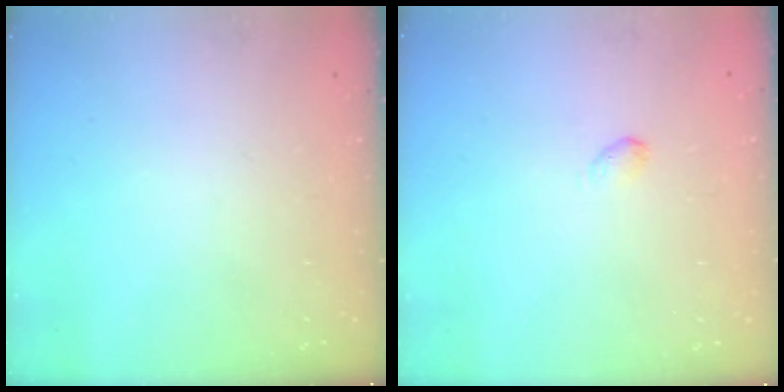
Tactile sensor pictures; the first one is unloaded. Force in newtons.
{"total": 2.8, "press": 2.7, "slide": 0.5}